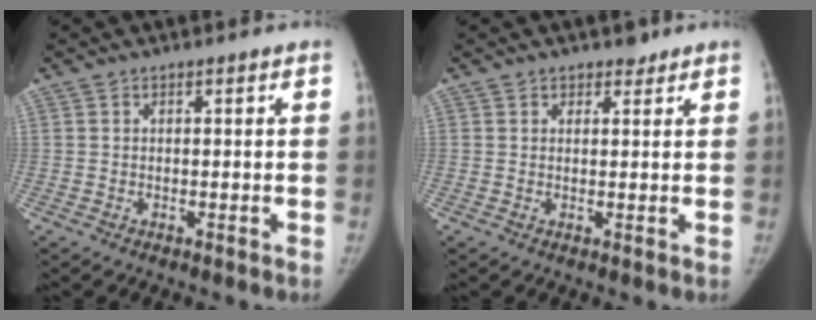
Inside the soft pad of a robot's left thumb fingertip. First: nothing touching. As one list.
[{"total": 1.8, "force": [1.4, 1.0, 0.1], "torque": [0.010, -0.007, 0.018]}]